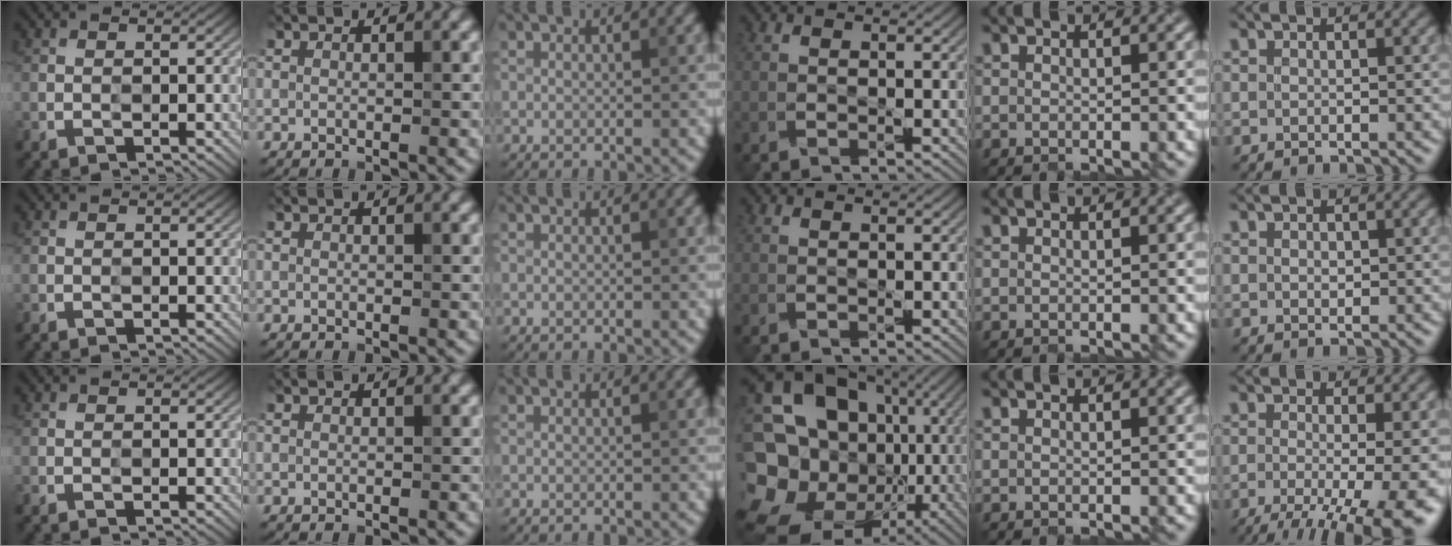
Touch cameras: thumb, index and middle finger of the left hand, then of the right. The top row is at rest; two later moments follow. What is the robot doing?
{"motion": "open", "object": "egg carton"}